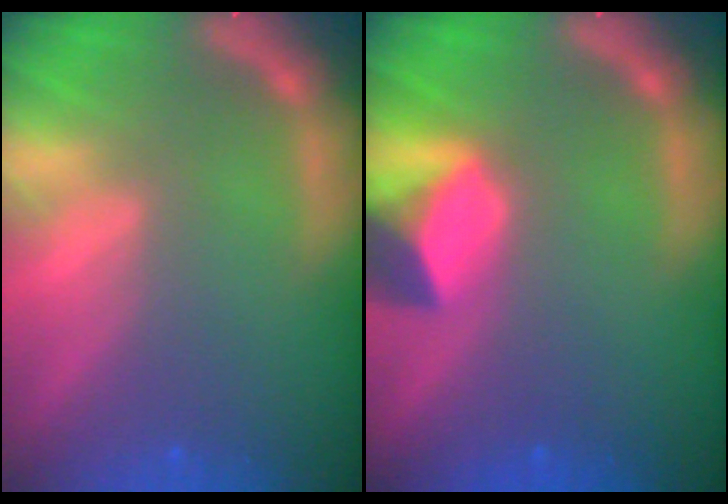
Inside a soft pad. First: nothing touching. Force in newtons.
{"total": 4.9}